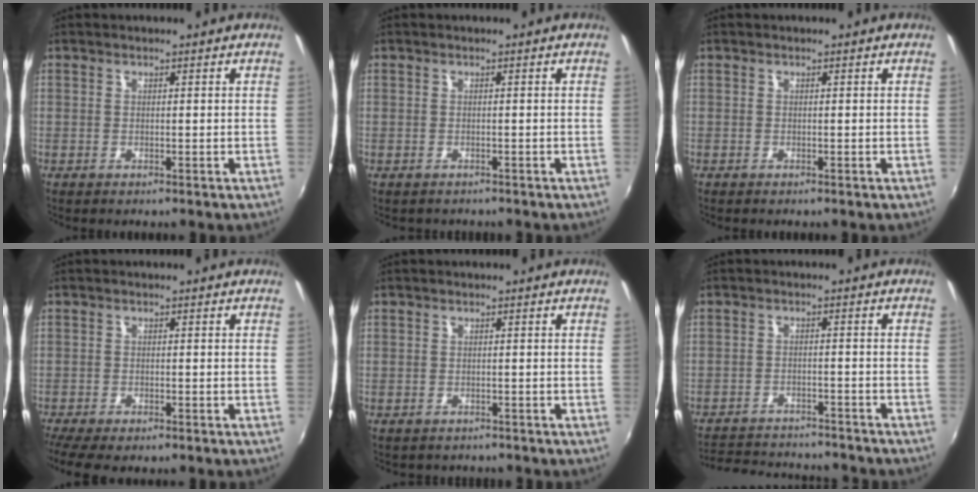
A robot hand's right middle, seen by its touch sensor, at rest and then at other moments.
{"total": 1.2, "force": [-0.8, 0.9, -0.1], "torque": [-0.003, 0.001, -0.011]}
{"total": 0.0}
{"total": 5.5, "force": [-4.4, 1.2, 3.1], "torque": [-0.078, -0.031, -0.075]}
{"total": 1.8, "force": [-1.0, 1.5, -0.1], "torque": [-0.003, 0.004, -0.011]}
{"total": 14.1, "force": [-12.9, 3.2, 4.8], "torque": [-0.108, 0.000, -0.182]}